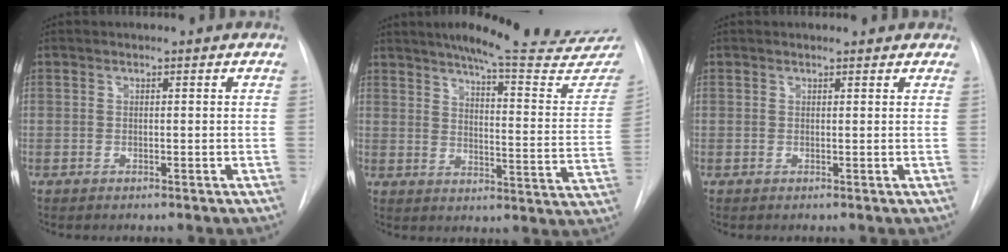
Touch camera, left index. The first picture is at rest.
{"total": 22.5, "force": [20.2, 1.5, 9.9], "torque": [-0.129, -0.095, 0.239]}
{"total": 3.1, "force": [2.6, 1.4, 0.9], "torque": [-0.008, 0.009, 0.019]}